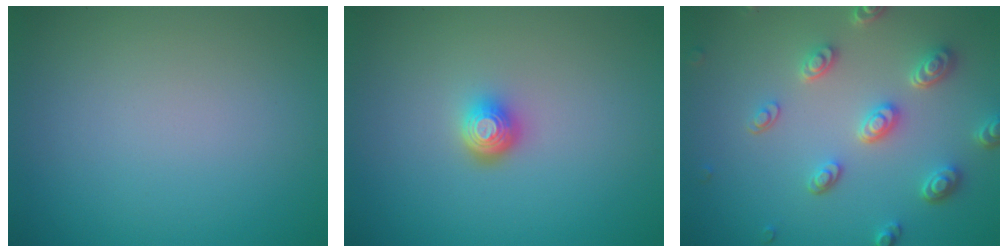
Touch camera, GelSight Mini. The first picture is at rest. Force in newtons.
{"total": 2.0, "press": 1.5, "slide": 1.4}
{"total": 4.6, "press": 3.7, "slide": 2.7}